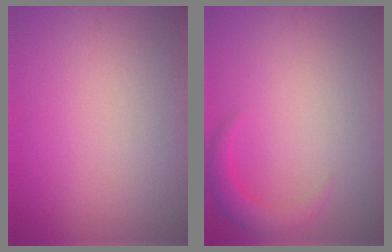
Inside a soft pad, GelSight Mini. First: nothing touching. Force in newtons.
{"total": 2.4, "press": 2.4, "slide": 0.2}